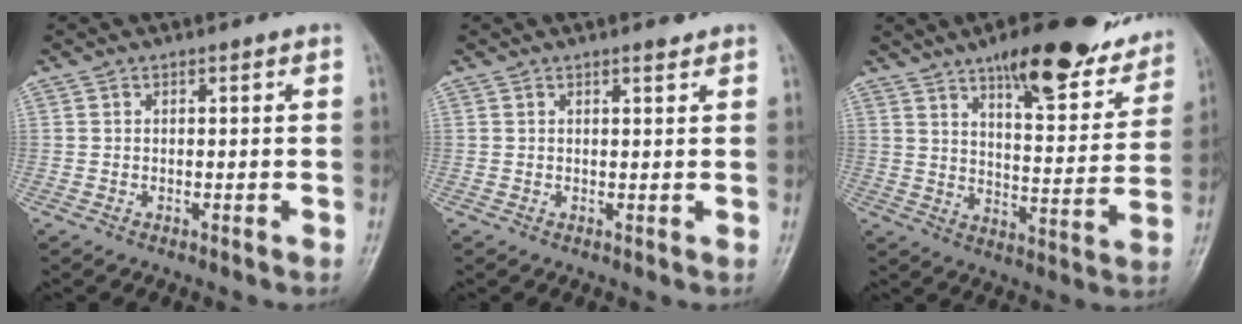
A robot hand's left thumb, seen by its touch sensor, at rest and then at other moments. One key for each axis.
{"total": 1.3, "fx": 1.0, "fy": 0.3, "fz": 0.7, "tx": -0.011, "ty": -0.007, "tz": 0.016}
{"total": 18.9, "fx": 13.1, "fy": 5.9, "fz": 12.3, "tx": -0.126, "ty": -0.061, "tz": 0.191}